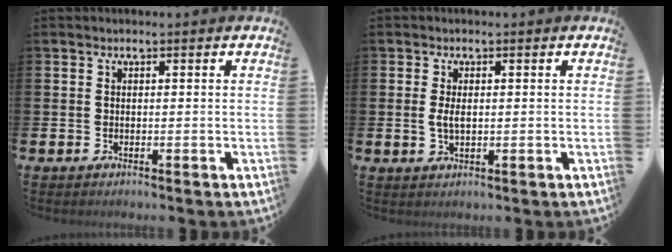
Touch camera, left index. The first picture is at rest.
{"total": 2.3, "force": [0.1, 1.1, 2.0], "torque": [-0.034, 0.003, -0.001]}